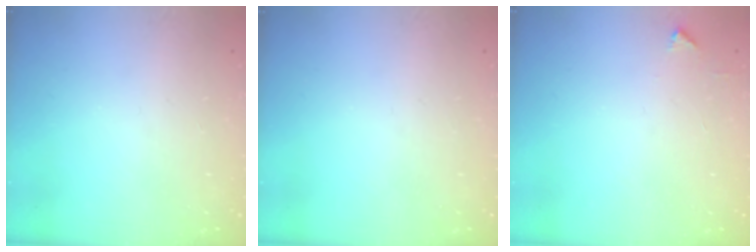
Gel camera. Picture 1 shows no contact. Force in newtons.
{"total": 0.0}
{"total": 2.1, "press": 2.1, "slide": 0.3}